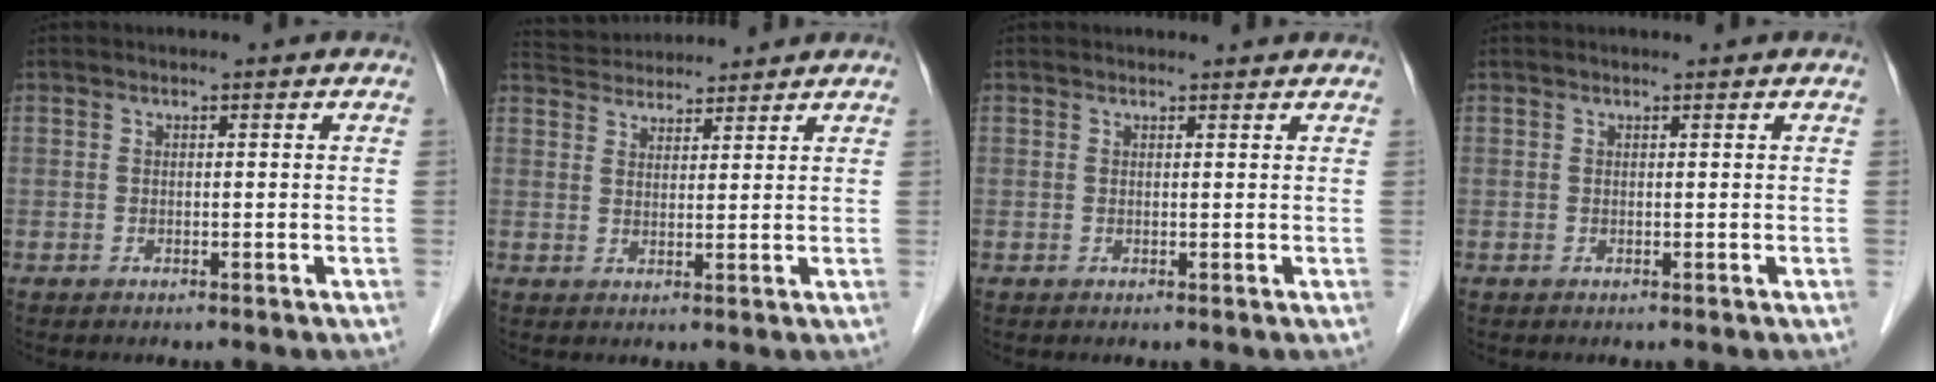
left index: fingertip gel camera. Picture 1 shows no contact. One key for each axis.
{"total": 7.7, "fx": 7.5, "fy": 1.3, "fz": 1.4, "tx": -0.031, "ty": 0.034, "tz": 0.122}
{"total": 2.4, "fx": 2.3, "fy": 0.5, "fz": 0.3, "tx": -0.011, "ty": 0.016, "tz": 0.025}
{"total": 0.5, "fx": 0.5, "fy": 0.0, "fz": 0.2, "tx": -0.005, "ty": 0.003, "tz": 0.008}